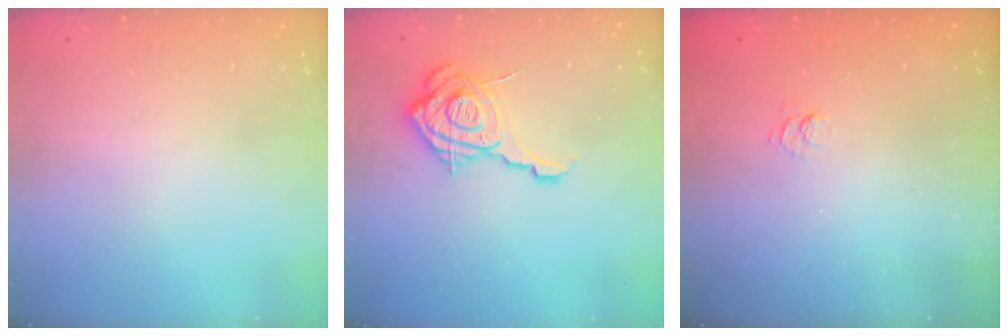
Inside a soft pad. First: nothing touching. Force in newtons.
{"total": 18.2, "press": 18.1, "slide": 2.0}
{"total": 2.5, "press": 2.0, "slide": 1.4}